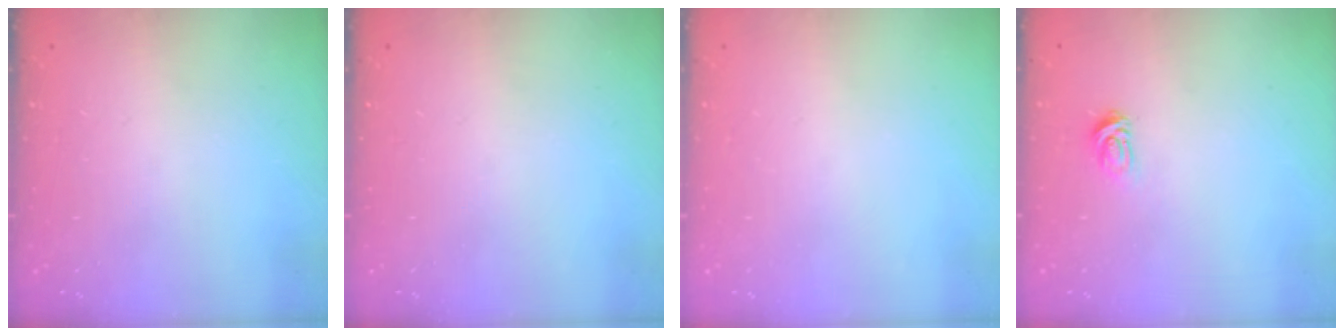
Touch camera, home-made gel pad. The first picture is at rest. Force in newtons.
{"total": 0.0}
{"total": 0.0}
{"total": 3.1, "press": 3.1, "slide": 0.4}